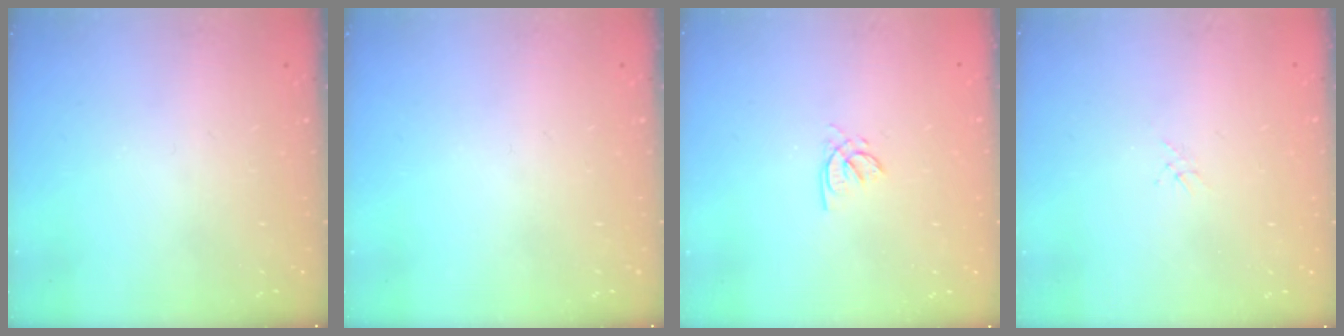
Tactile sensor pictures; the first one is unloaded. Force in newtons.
{"total": 0.0}
{"total": 1.4, "press": 1.4, "slide": 0.2}
{"total": 1.3, "press": 1.2, "slide": 0.3}